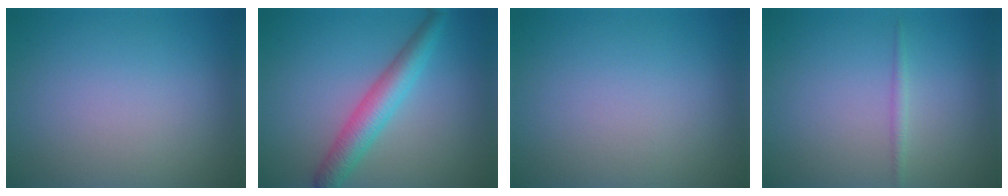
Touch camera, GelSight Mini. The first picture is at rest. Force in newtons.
{"total": 4.1, "press": 4.1, "slide": 0.1}
{"total": 0.0}
{"total": 0.9, "press": 0.9, "slide": 0.0}